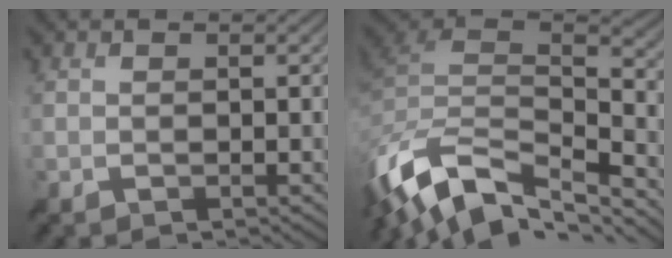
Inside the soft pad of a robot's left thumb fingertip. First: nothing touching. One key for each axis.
{"total": 14.6, "fx": -9.2, "fy": 6.8, "fz": 9.1, "tx": -0.246, "ty": -0.013, "tz": -0.158}